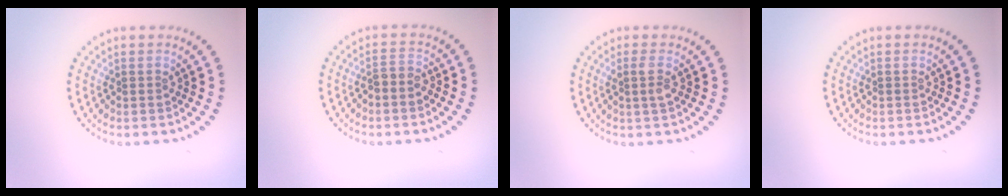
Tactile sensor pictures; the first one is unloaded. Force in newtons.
{"total": 1.5, "press": 1.2, "slide": 0.9}
{"total": 1.2, "press": 1.1, "slide": 0.5}
{"total": 0.0}